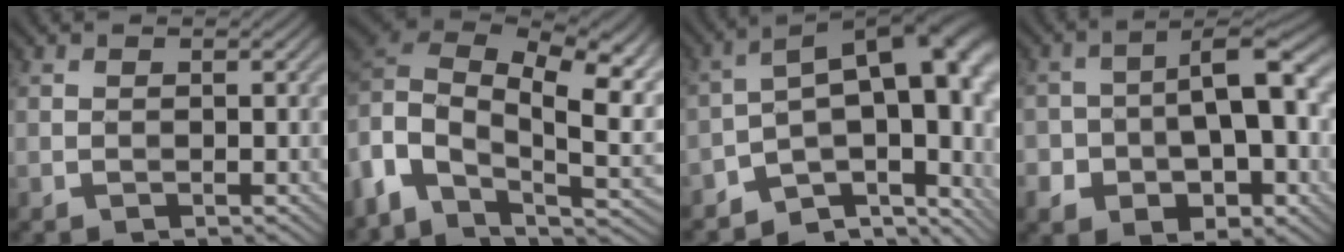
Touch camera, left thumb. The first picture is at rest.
{"total": 16.6, "force": [0.9, 10.2, 13.2], "torque": [-0.299, -0.010, 0.032]}
{"total": 14.4, "force": [-5.0, 7.2, 11.4], "torque": [-0.150, 0.005, -0.067]}
{"total": 11.9, "force": [-3.1, 7.2, 8.9], "torque": [-0.128, -0.015, -0.047]}